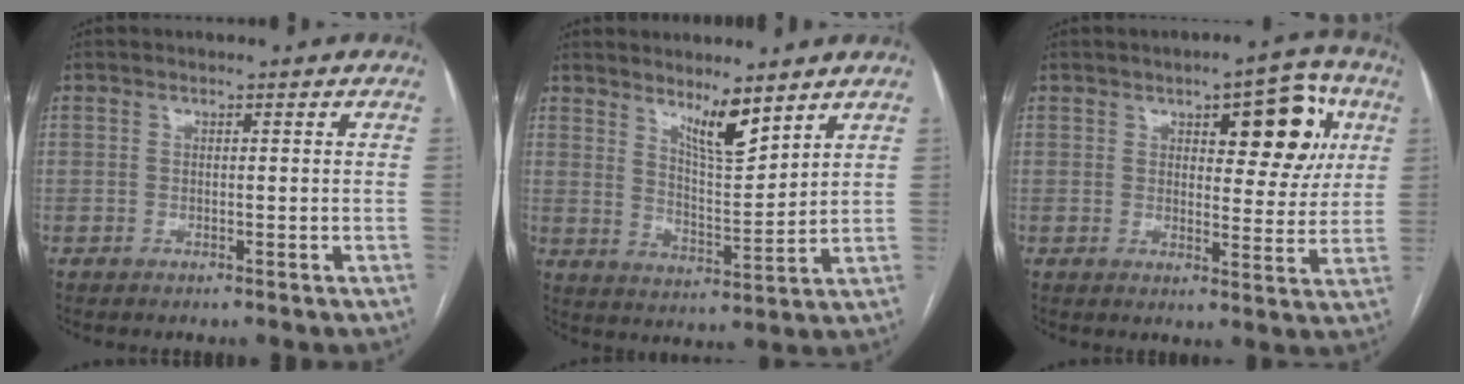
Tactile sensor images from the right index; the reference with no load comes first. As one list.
[{"total": 6.8, "force": [5.2, 0.9, 4.3], "torque": [-0.080, -0.018, 0.095]}, {"total": 10.9, "force": [4.2, 4.2, 9.2], "torque": [-0.106, 0.022, 0.054]}]